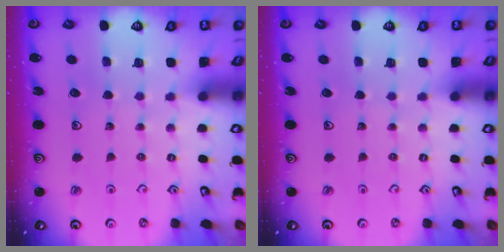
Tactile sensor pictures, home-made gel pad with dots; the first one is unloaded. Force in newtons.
{"total": 0.0}